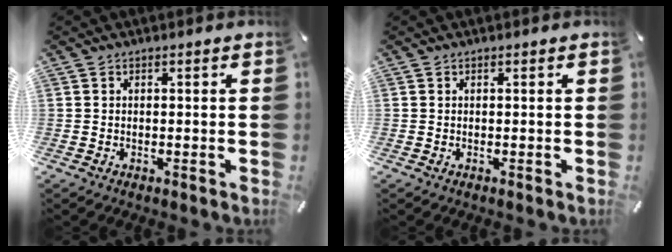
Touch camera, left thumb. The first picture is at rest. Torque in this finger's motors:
{"motor_torque": [-0.01, 0.13, -0.04, -0.03, 0.00]}